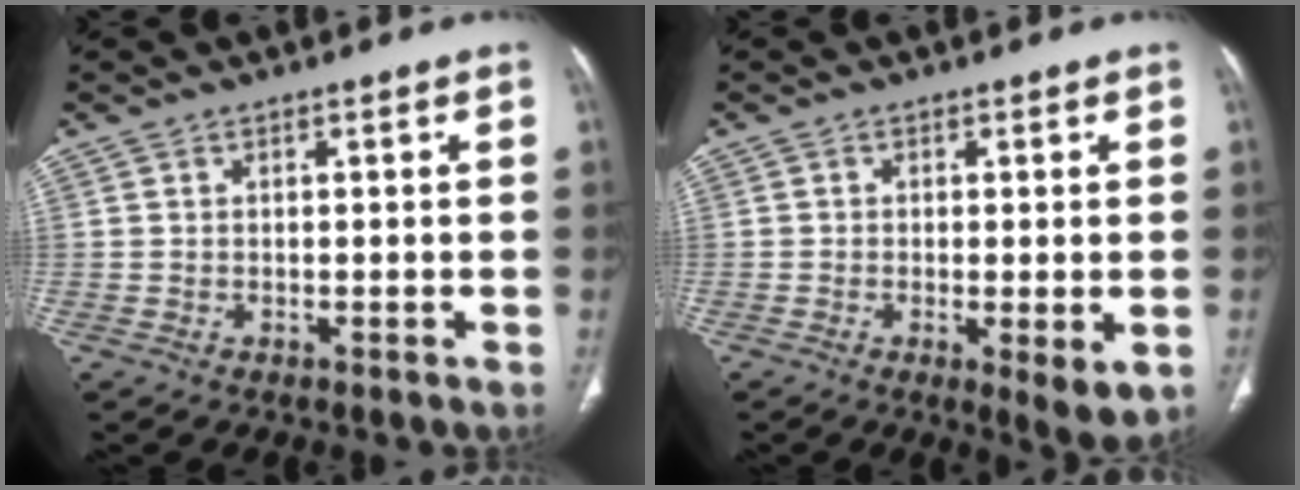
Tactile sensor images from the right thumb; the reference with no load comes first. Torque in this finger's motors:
{"motor_torque": [-0.45, 0.40, -0.36, 0.13, 0.00]}